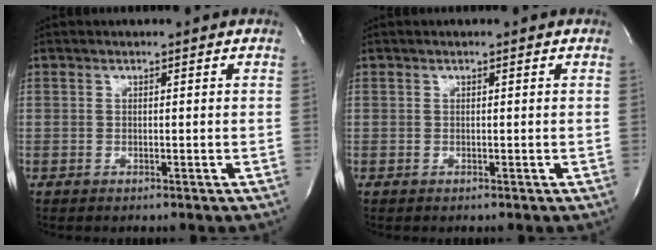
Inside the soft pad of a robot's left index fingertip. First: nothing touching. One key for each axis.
{"total": 0.0}